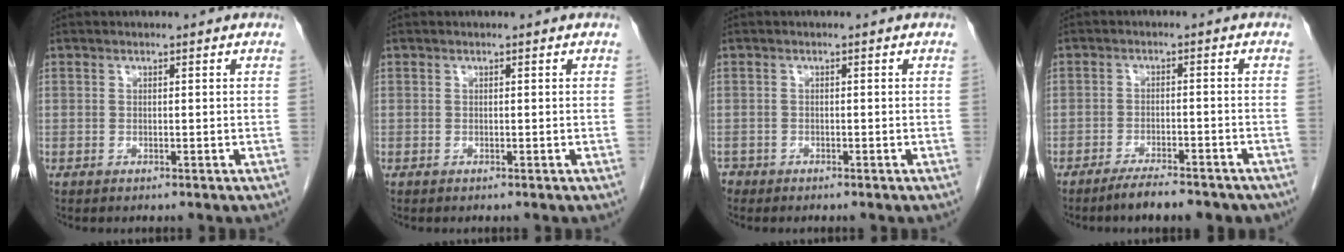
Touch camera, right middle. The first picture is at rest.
{"total": 0.0}
{"total": 1.3, "force": [-1.1, 0.7, 0.0], "torque": [-0.005, -0.001, -0.020]}
{"total": 7.6, "force": [-6.3, 1.9, 3.9], "torque": [-0.050, -0.003, -0.090]}